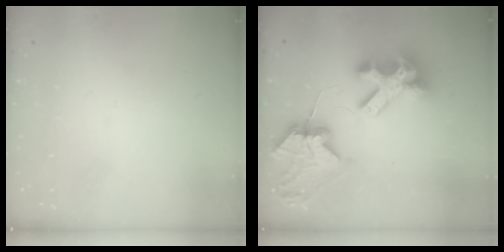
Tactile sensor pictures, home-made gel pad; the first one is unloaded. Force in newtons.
{"total": 12.5, "press": 12.4, "slide": 1.7}